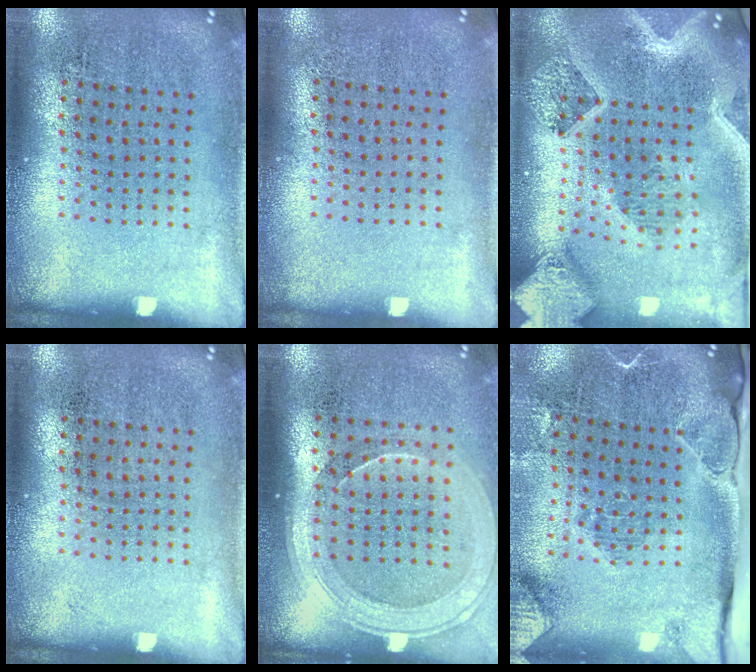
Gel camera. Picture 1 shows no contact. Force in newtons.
{"total": 0.0}
{"total": 4.1, "press": 3.1, "slide": 2.6}
{"total": 0.0}
{"total": 1.8, "press": 1.6, "slide": 0.8}
{"total": 2.3, "press": 2.1, "slide": 1.1}